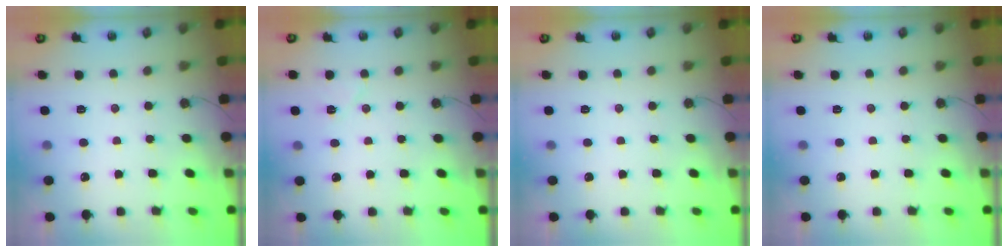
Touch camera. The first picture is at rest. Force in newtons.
{"total": 5.9, "press": 5.6, "slide": 1.8}
{"total": 0.0}
{"total": 0.0}